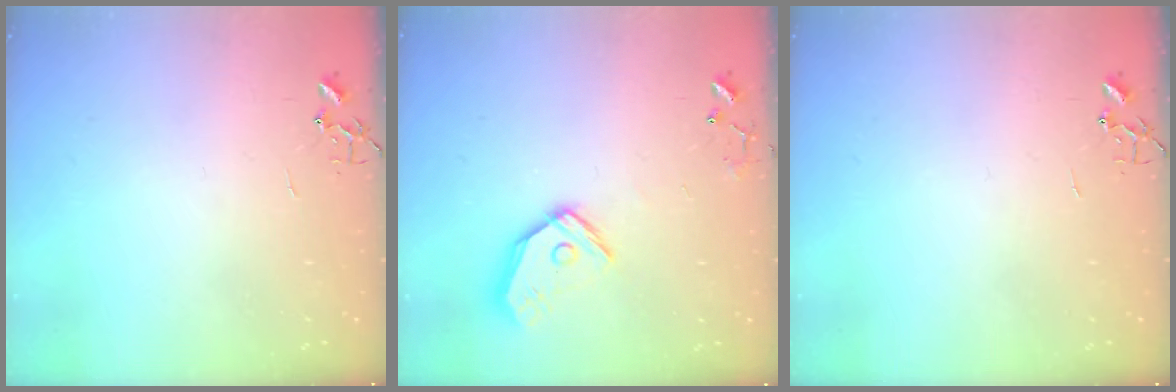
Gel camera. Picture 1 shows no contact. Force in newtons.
{"total": 13.9, "press": 13.7, "slide": 2.3}
{"total": 0.0}